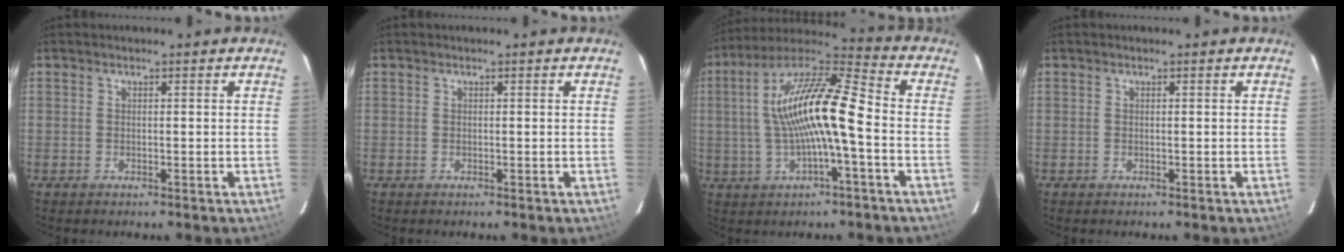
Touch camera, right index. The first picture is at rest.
{"total": 0.0}
{"total": 15.5, "force": [-1.0, 3.0, 15.2], "torque": [-0.283, 0.021, -0.022]}
{"total": 0.0}